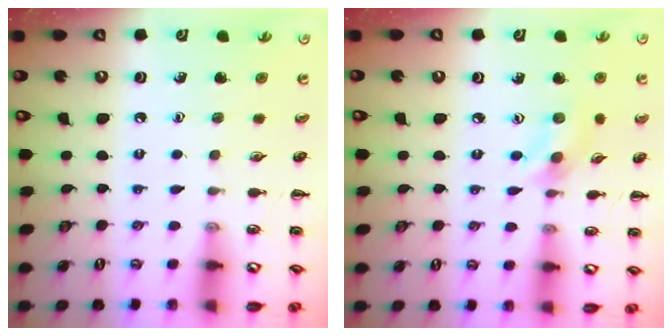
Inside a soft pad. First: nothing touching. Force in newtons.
{"total": 3.5, "press": 3.4, "slide": 0.6}